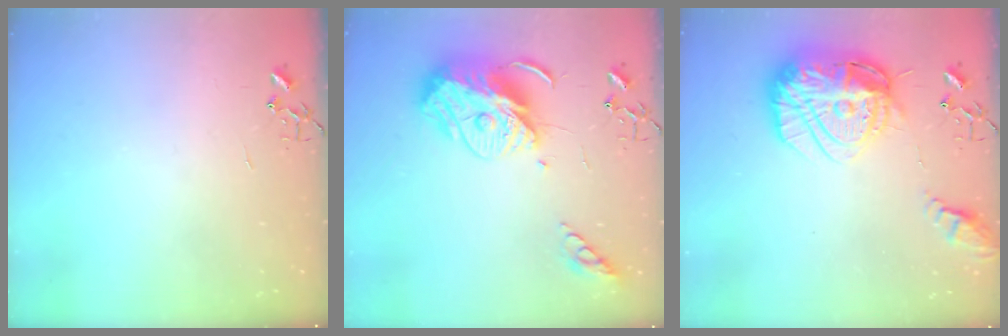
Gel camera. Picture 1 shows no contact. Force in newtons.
{"total": 15.0, "press": 14.9, "slide": 1.3}
{"total": 22.9, "press": 22.7, "slide": 2.3}